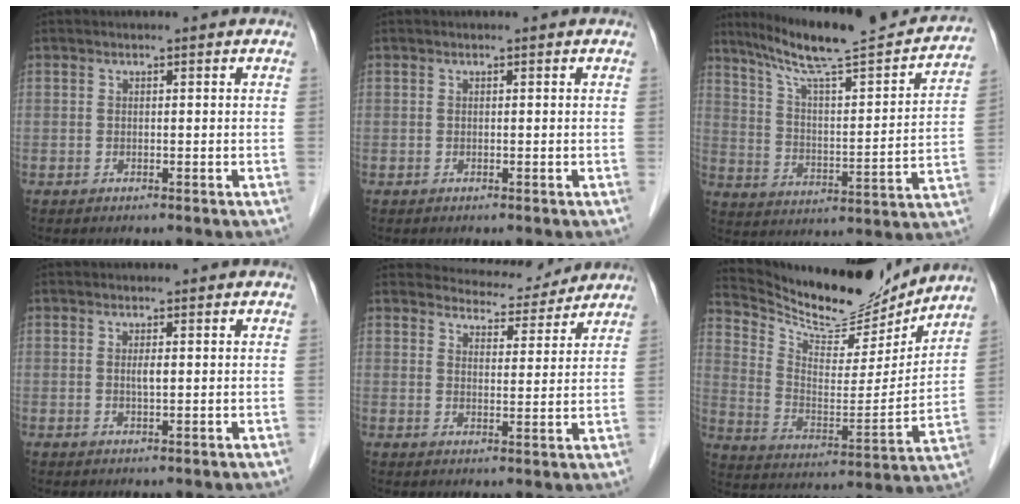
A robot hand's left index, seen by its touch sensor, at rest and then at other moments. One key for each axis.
{"total": 0.0}
{"total": 22.8, "fx": 19.9, "fy": 1.9, "fz": 10.9, "tx": -0.173, "ty": -0.007, "tz": 0.286}
{"total": 1.1, "fx": 0.2, "fy": 0.2, "fz": 1.1, "tx": -0.022, "ty": -0.002, "tz": 0.003}
{"total": 7.7, "fx": 7.5, "fy": 1.7, "fz": 0.2, "tx": -0.002, "ty": 0.001, "tz": 0.097}
{"total": 16.7, "fx": 16.0, "fy": 3.4, "fz": 3.8, "tx": -0.087, "ty": -0.030, "tz": 0.260}